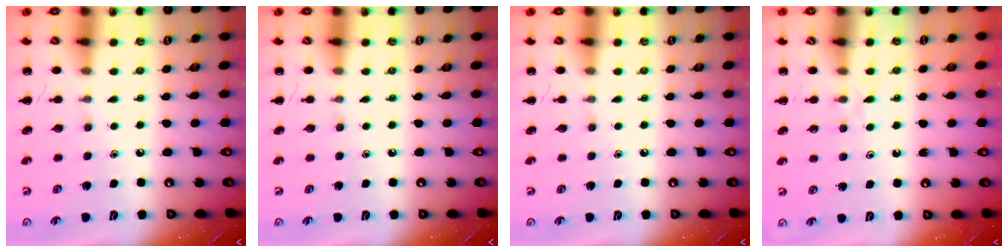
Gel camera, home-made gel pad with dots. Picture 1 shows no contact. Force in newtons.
{"total": 0.0}
{"total": 0.0}
{"total": 3.0, "press": 2.7, "slide": 1.2}